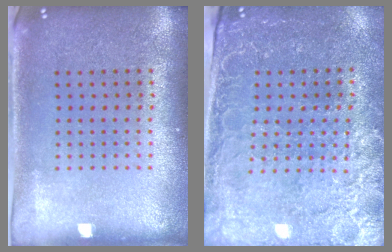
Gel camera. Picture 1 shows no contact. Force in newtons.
{"total": 2.9, "press": 2.8, "slide": 0.8}